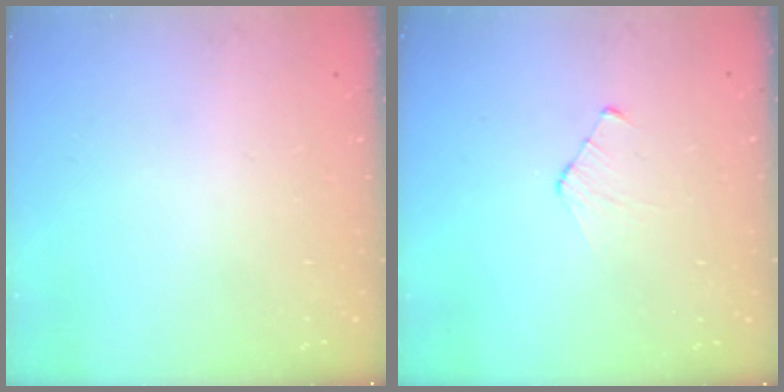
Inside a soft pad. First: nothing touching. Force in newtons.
{"total": 5.0, "press": 5.0, "slide": 0.5}